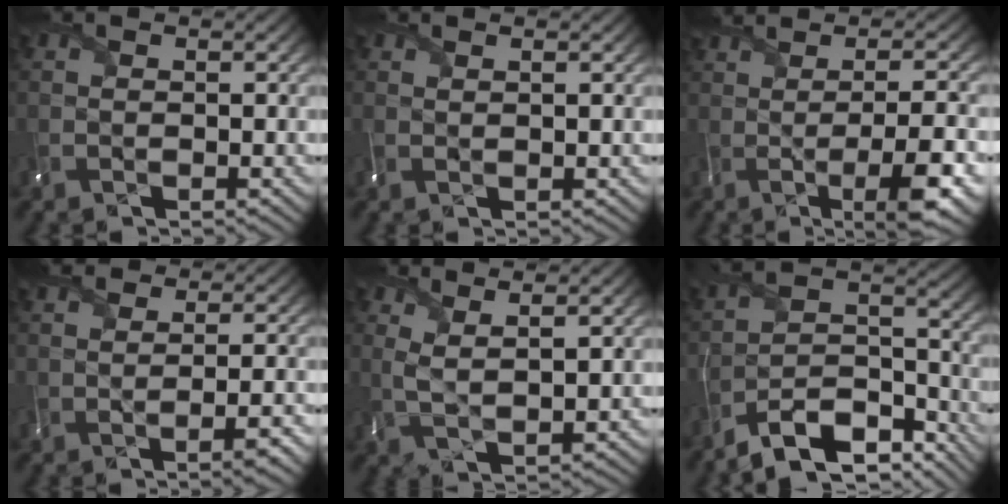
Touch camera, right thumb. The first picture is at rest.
{"total": 0.6, "force": [0.5, -0.1, 0.4], "torque": [-0.002, -0.001, 0.005]}
{"total": 6.9, "force": [-1.1, 0.8, 6.8], "torque": [-0.081, 0.016, -0.019]}
{"total": 3.6, "force": [1.1, 1.2, 3.3], "torque": [-0.034, 0.021, -0.007]}
{"total": 4.0, "force": [2.5, 1.0, 3.0], "torque": [-0.058, -0.008, 0.047]}
{"total": 11.4, "force": [-10.2, 2.4, 4.3], "torque": [-0.062, 0.001, -0.188]}